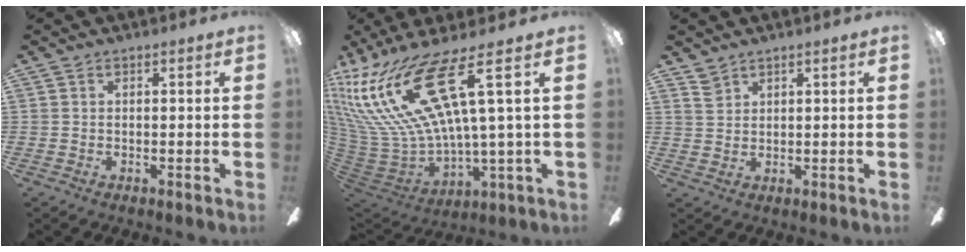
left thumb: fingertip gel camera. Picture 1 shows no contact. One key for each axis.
{"total": 26.5, "fx": 12.5, "fy": 7.7, "fz": 22.1, "tx": -0.469, "ty": -0.078, "tz": 0.216}
{"total": 3.0, "fx": 2.4, "fy": 1.7, "fz": 0.6, "tx": -0.008, "ty": -0.008, "tz": 0.047}